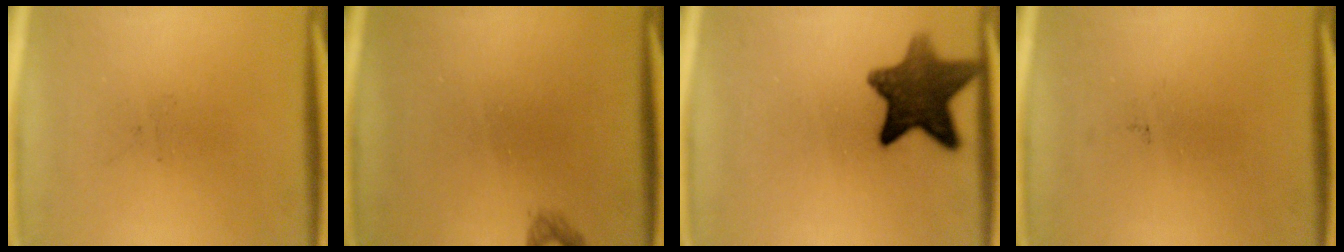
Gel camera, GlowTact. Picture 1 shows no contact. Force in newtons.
{"total": 0.8}
{"total": 11.1}
{"total": 0.0}